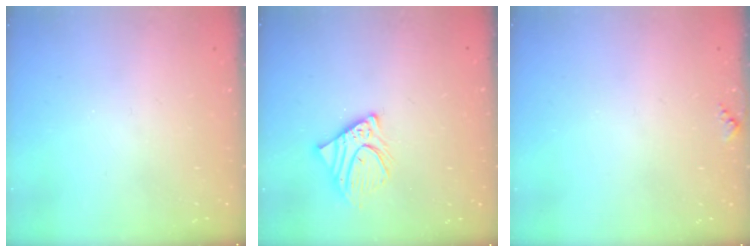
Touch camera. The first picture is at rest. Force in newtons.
{"total": 7.8, "press": 7.8, "slide": 0.5}
{"total": 4.7, "press": 4.5, "slide": 1.2}